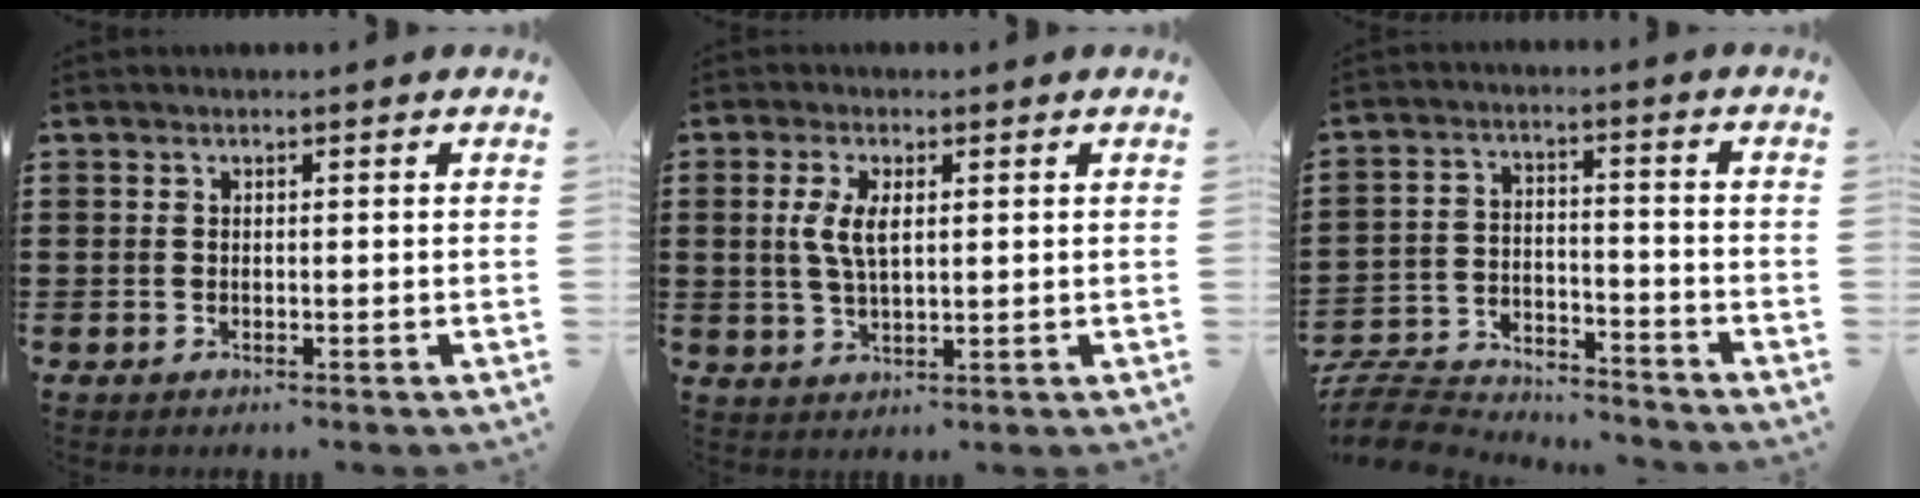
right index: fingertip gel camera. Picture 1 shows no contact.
{"total": 5.0, "force": [0.9, 2.1, 4.4], "torque": [-0.099, 0.006, 0.012]}
{"total": 8.0, "force": [-7.8, 1.4, 1.4], "torque": [-0.036, 0.016, -0.156]}